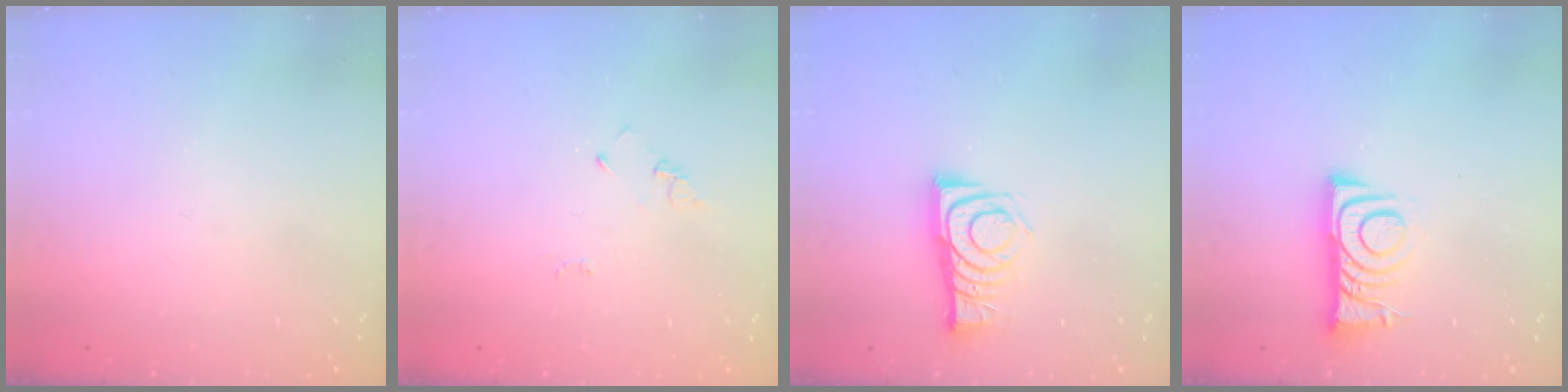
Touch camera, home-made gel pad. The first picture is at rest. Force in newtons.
{"total": 2.6, "press": 2.6, "slide": 0.4}
{"total": 9.0, "press": 9.0, "slide": 0.2}
{"total": 7.6, "press": 7.6, "slide": 0.7}